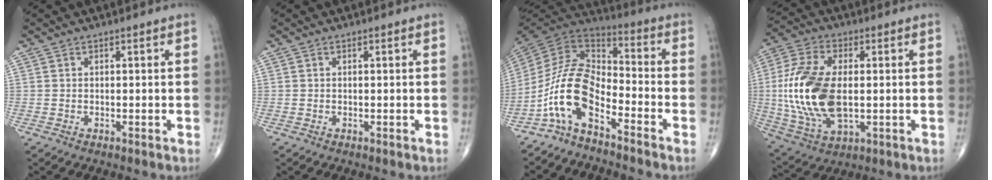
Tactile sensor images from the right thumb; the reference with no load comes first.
{"total": 0.0}
{"total": 12.2, "force": [-7.0, 5.3, 8.5], "torque": [-0.161, 0.080, -0.147]}
{"total": 18.9, "force": [-0.3, 10.1, 16.0], "torque": [-0.344, -0.006, 0.002]}